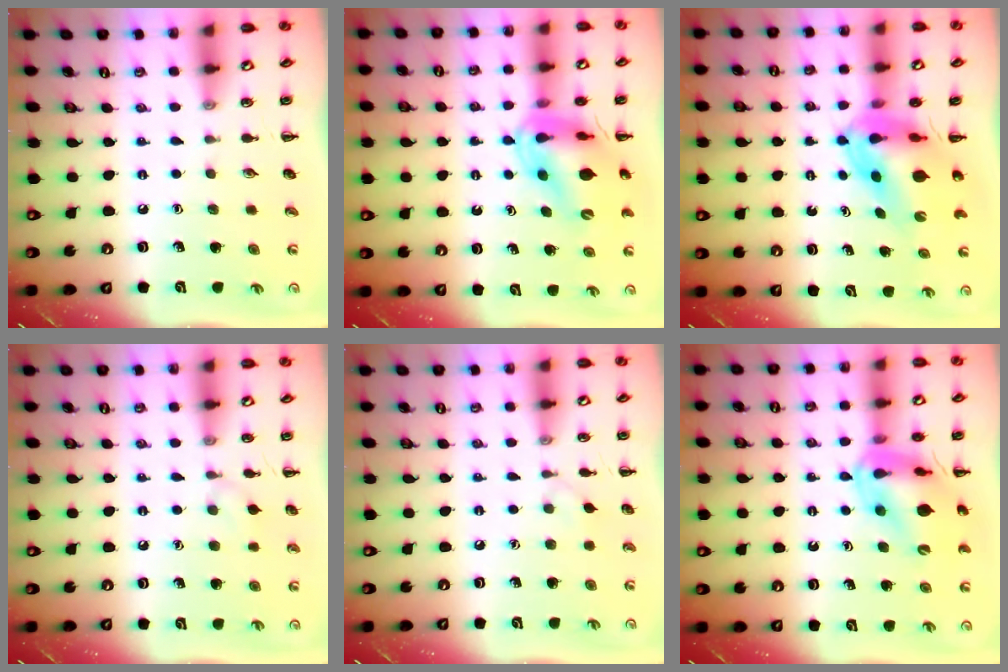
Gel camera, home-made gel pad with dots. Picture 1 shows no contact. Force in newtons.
{"total": 14.4, "press": 13.9, "slide": 4.1}
{"total": 7.8, "press": 7.4, "slide": 2.4}
{"total": 5.8, "press": 5.5, "slide": 2.0}
{"total": 3.0, "press": 2.8, "slide": 1.0}
{"total": 16.0, "press": 15.7, "slide": 3.3}